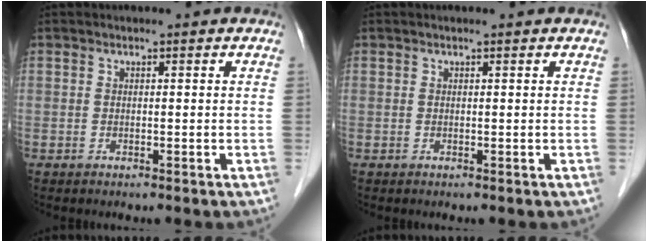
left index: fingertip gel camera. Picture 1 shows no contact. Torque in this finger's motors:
{"motor_torque": [0.18, -0.15, 0.02, 0.01]}